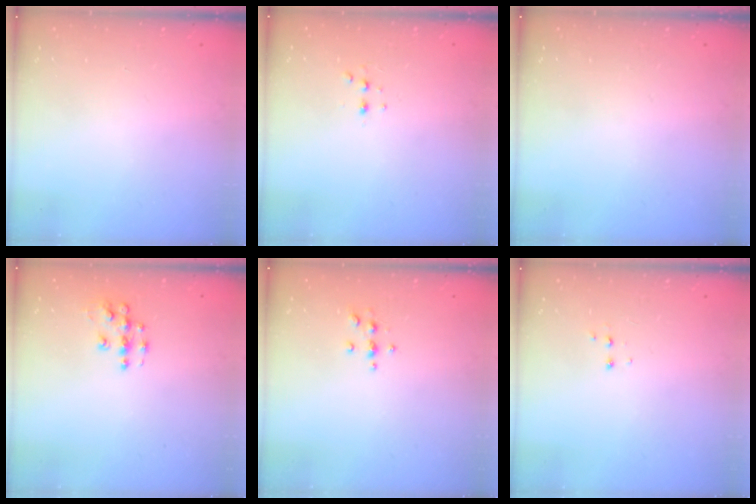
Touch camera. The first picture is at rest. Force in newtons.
{"total": 2.3, "press": 2.2, "slide": 0.6}
{"total": 0.0}
{"total": 7.0, "press": 7.0, "slide": 0.4}
{"total": 4.2, "press": 4.2, "slide": 0.4}
{"total": 3.3, "press": 3.3, "slide": 0.5}